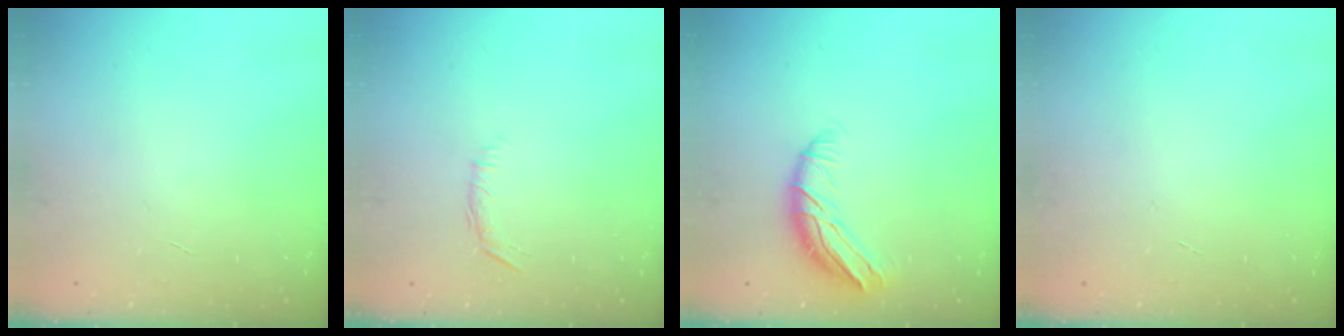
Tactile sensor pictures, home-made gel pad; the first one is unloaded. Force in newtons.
{"total": 6.2, "press": 5.9, "slide": 1.9}
{"total": 9.9, "press": 9.7, "slide": 2.1}
{"total": 0.0}